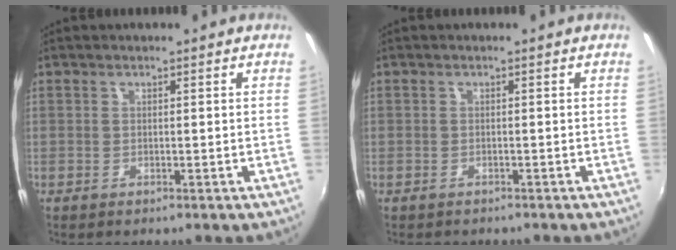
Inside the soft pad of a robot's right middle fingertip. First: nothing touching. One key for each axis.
{"total": 1.2, "fx": -1.0, "fy": 0.8, "fz": 0.0, "tx": -0.007, "ty": -0.001, "tz": -0.016}